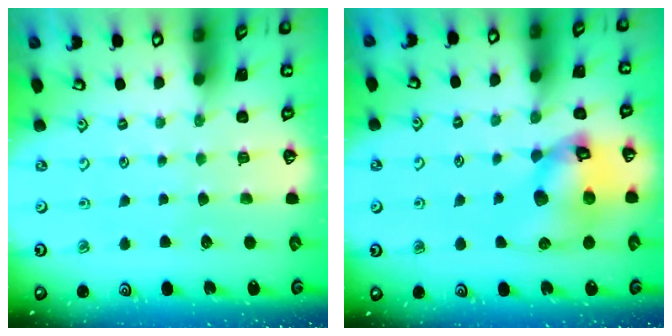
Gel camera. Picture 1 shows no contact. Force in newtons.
{"total": 14.0, "press": 13.8, "slide": 2.0}